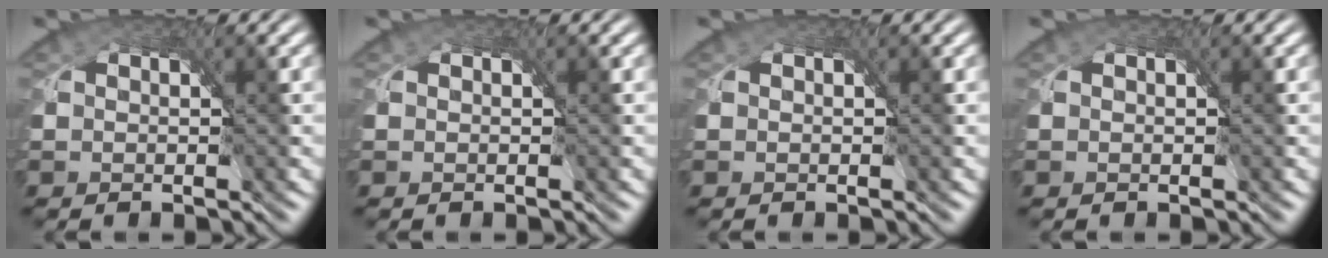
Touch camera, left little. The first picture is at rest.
{"total": 0.0}
{"total": 0.0}
{"total": 0.0}